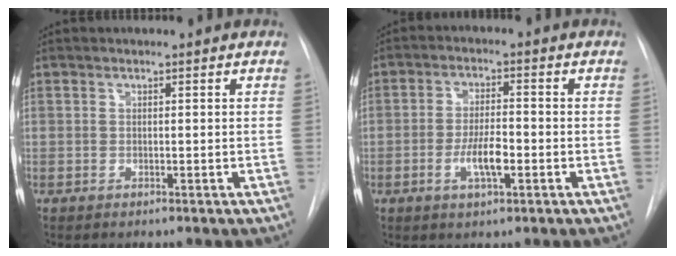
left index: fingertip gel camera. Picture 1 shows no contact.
{"total": 5.5, "force": [-1.8, 1.5, 5.0], "torque": [-0.094, 0.000, -0.030]}